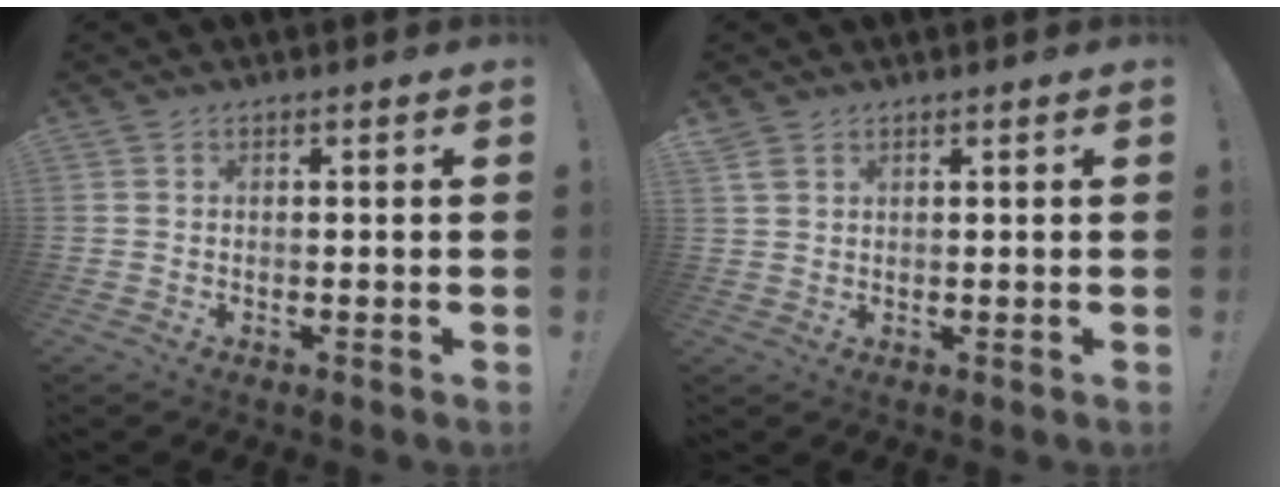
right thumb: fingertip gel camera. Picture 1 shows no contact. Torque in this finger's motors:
{"motor_torque": [0.04, 0.04, -0.37, 0.07, 0.06]}